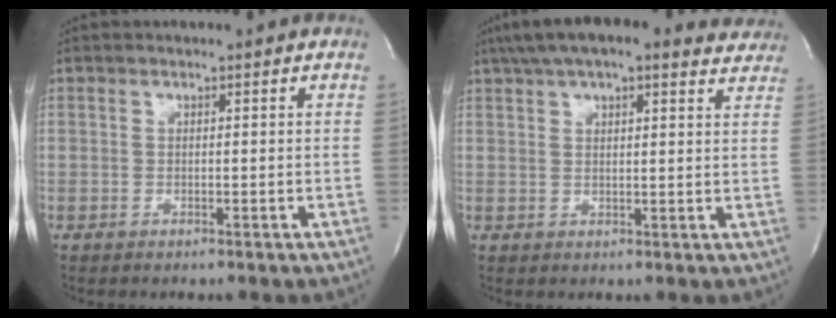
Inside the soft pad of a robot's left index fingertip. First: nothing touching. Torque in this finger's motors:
{"motor_torque": [1.22, -0.92, 0.52, 0.14]}